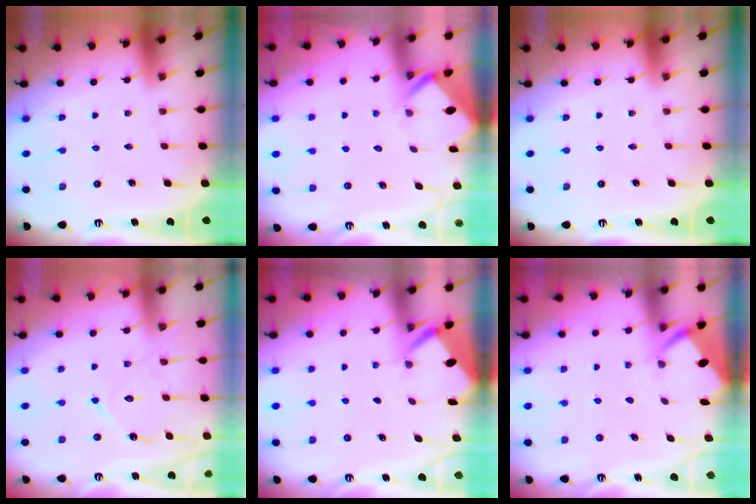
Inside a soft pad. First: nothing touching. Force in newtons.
{"total": 3.0, "press": 3.0, "slide": 0.4}
{"total": 0.0}
{"total": 12.1, "press": 12.1, "slide": 0.5}
{"total": 2.6, "press": 2.6, "slide": 0.3}
{"total": 2.6, "press": 2.6, "slide": 0.3}